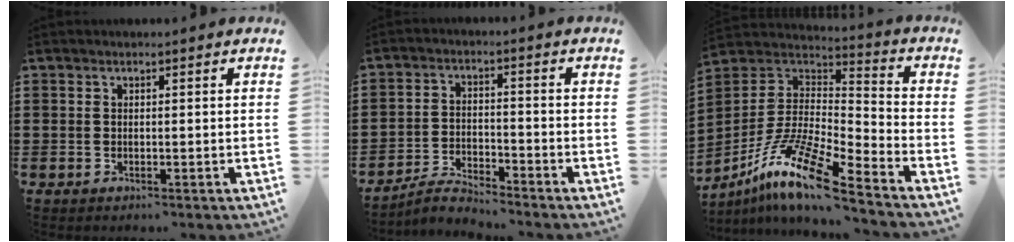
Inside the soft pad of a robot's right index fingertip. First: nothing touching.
{"total": 3.6, "force": [-3.5, 0.5, 0.6], "torque": [-0.015, 0.010, -0.073]}
{"total": 13.7, "force": [-10.1, 1.8, 9.1], "torque": [-0.186, 0.008, -0.199]}